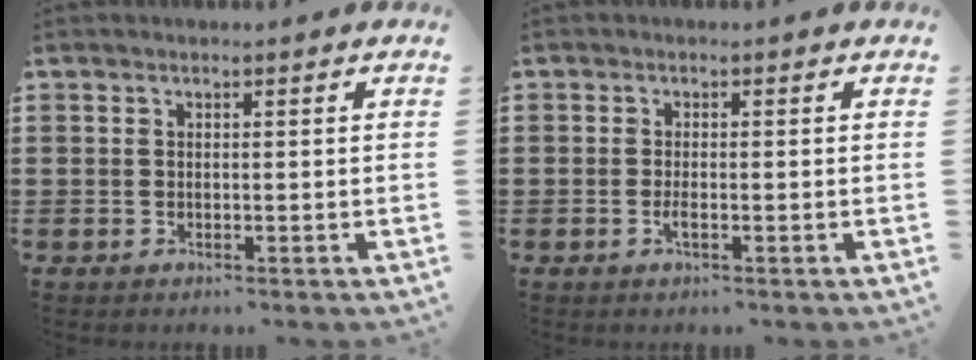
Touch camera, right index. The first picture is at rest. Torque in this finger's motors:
{"motor_torque": [0.96, 0.93, 0.15, 0.03]}